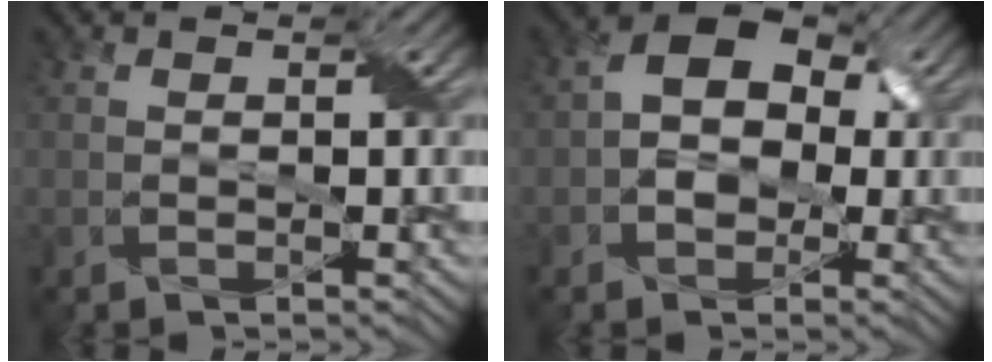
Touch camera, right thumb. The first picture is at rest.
{"total": 8.7, "force": [0.6, 6.4, 5.8], "torque": [-0.075, 0.031, -0.009]}